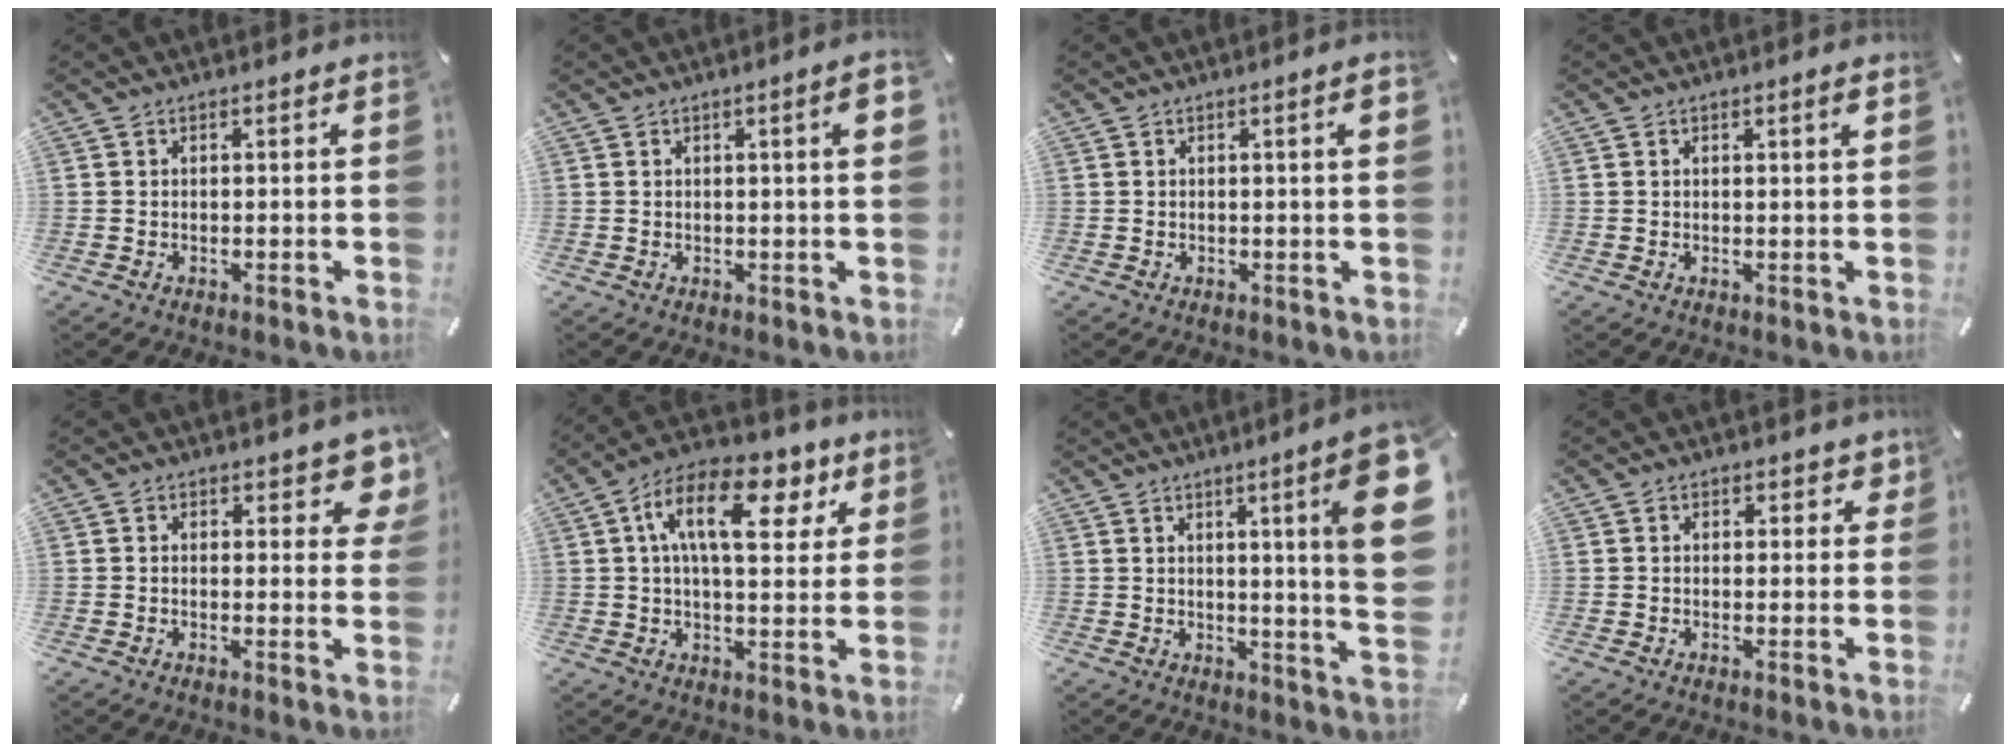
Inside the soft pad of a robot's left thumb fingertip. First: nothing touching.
{"total": 4.1, "force": [0.9, 0.5, 4.0], "torque": [-0.057, -0.003, 0.009]}
{"total": 2.5, "force": [0.6, 0.3, 2.4], "torque": [-0.037, 0.000, 0.006]}
{"total": 1.5, "force": [0.7, 0.1, 1.3], "torque": [-0.026, 0.000, 0.011]}
{"total": 5.9, "force": [3.6, 3.1, 3.6], "torque": [-0.030, -0.018, 0.057]}
{"total": 16.5, "force": [6.7, 8.2, 12.7], "torque": [-0.210, -0.011, 0.110]}
{"total": 16.6, "force": [5.5, 1.0, 15.7], "torque": [-0.227, -0.043, 0.072]}
{"total": 2.2, "force": [0.9, 1.7, 1.1], "torque": [0.009, -0.007, 0.007]}